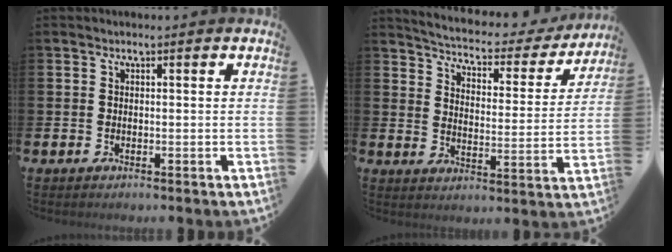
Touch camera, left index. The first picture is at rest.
{"total": 4.7, "force": [4.4, 1.1, 1.2], "torque": [-0.052, -0.036, 0.069]}